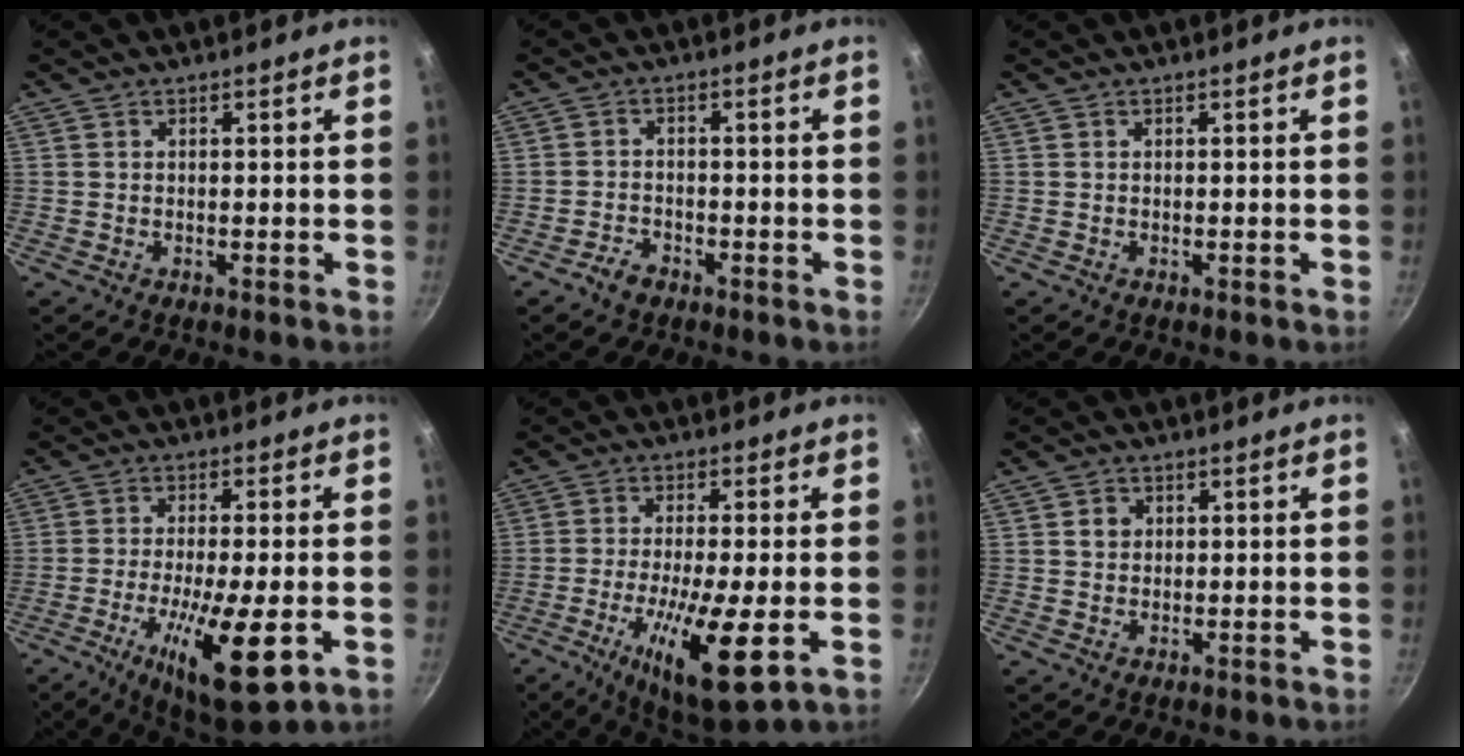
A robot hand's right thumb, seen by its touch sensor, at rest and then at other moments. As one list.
[{"total": 3.0, "force": [-2.2, 1.7, 1.1], "torque": [-0.019, 0.025, -0.039]}, {"total": 0.0}, {"total": 15.7, "force": [-5.2, 4.0, 14.2], "torque": [-0.237, 0.000, -0.083]}, {"total": 15.0, "force": [-4.6, 3.4, 13.9], "torque": [-0.244, -0.003, -0.077]}, {"total": 2.2, "force": [0.5, 2.0, 0.9], "torque": [-0.006, 0.005, 0.007]}]